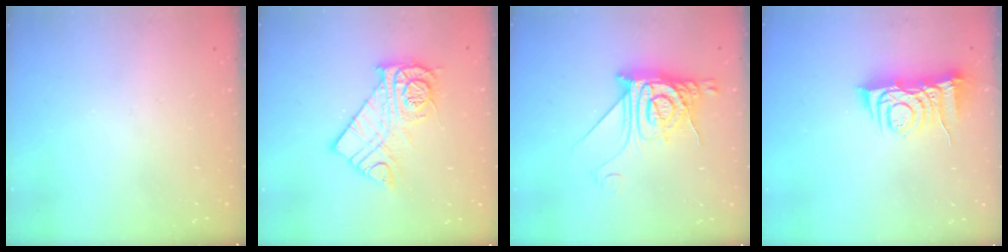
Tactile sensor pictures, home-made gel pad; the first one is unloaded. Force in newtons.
{"total": 13.7, "press": 13.6, "slide": 1.3}
{"total": 15.6, "press": 15.5, "slide": 1.5}
{"total": 8.2, "press": 8.1, "slide": 1.1}